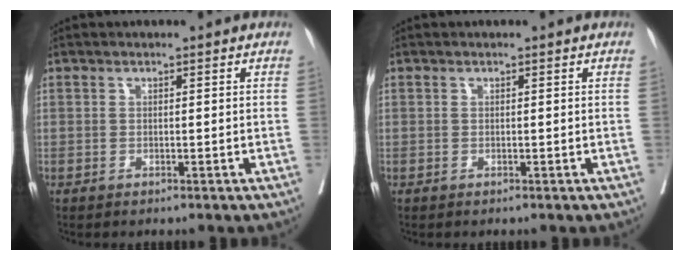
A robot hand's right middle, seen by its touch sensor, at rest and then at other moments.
{"total": 0.0}